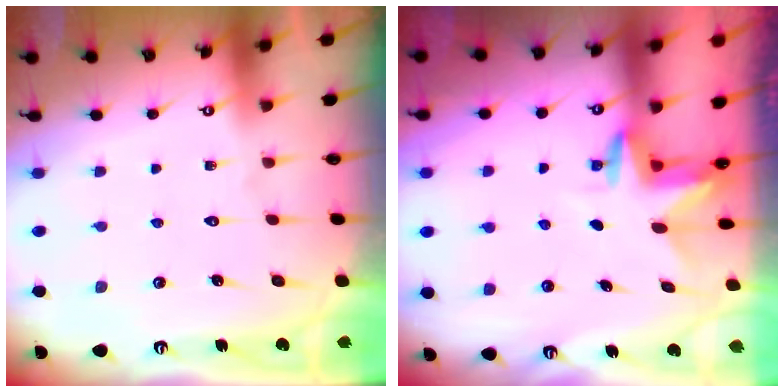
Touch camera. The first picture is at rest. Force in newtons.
{"total": 3.2, "press": 3.2, "slide": 0.3}